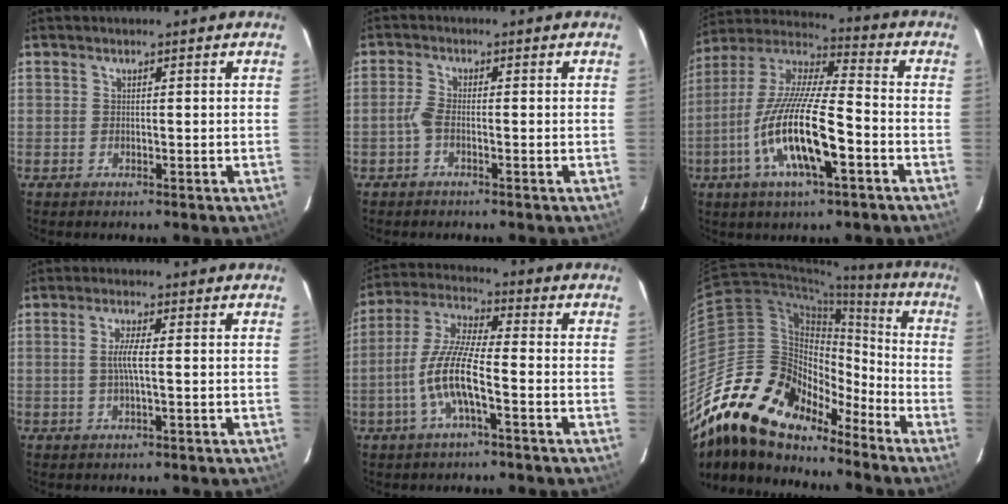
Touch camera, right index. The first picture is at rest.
{"total": 2.0, "force": [-0.9, 0.6, 1.7], "torque": [-0.044, 0.004, -0.022]}
{"total": 18.0, "force": [-6.4, 4.2, 16.3], "torque": [-0.324, -0.016, -0.129]}
{"total": 3.5, "force": [-0.1, 0.2, 3.5], "torque": [-0.069, 0.001, -0.002]}
{"total": 10.7, "force": [-3.6, 1.9, 9.9], "torque": [-0.212, 0.001, -0.071]}
{"total": 25.4, "force": [-18.6, 12.1, 12.2], "torque": [-0.226, 0.015, -0.328]}